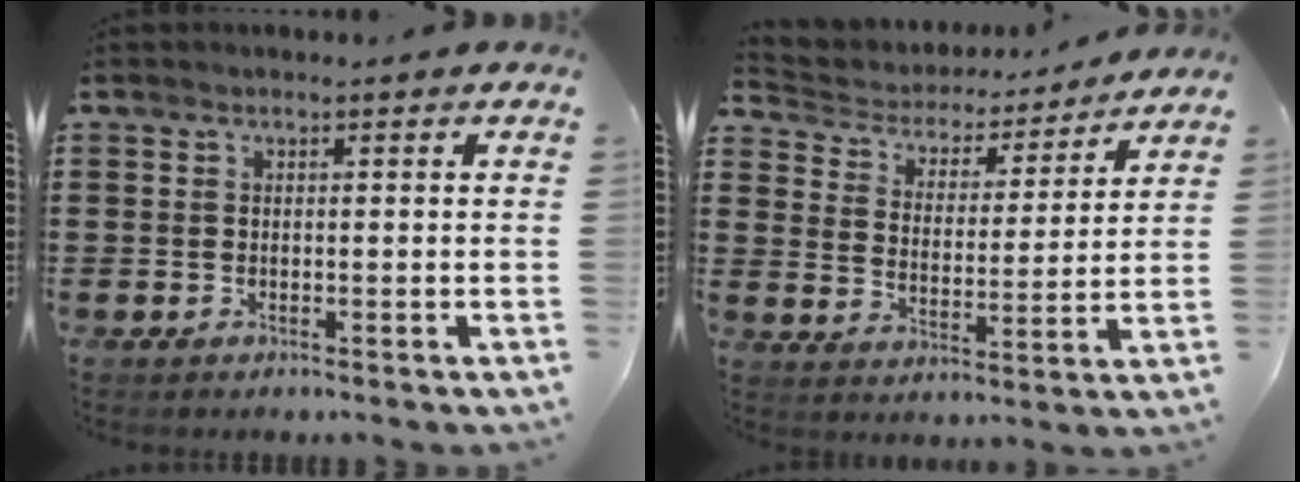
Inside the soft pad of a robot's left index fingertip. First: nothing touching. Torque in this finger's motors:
{"motor_torque": [0.02, 0.00, 0.12, 0.01]}